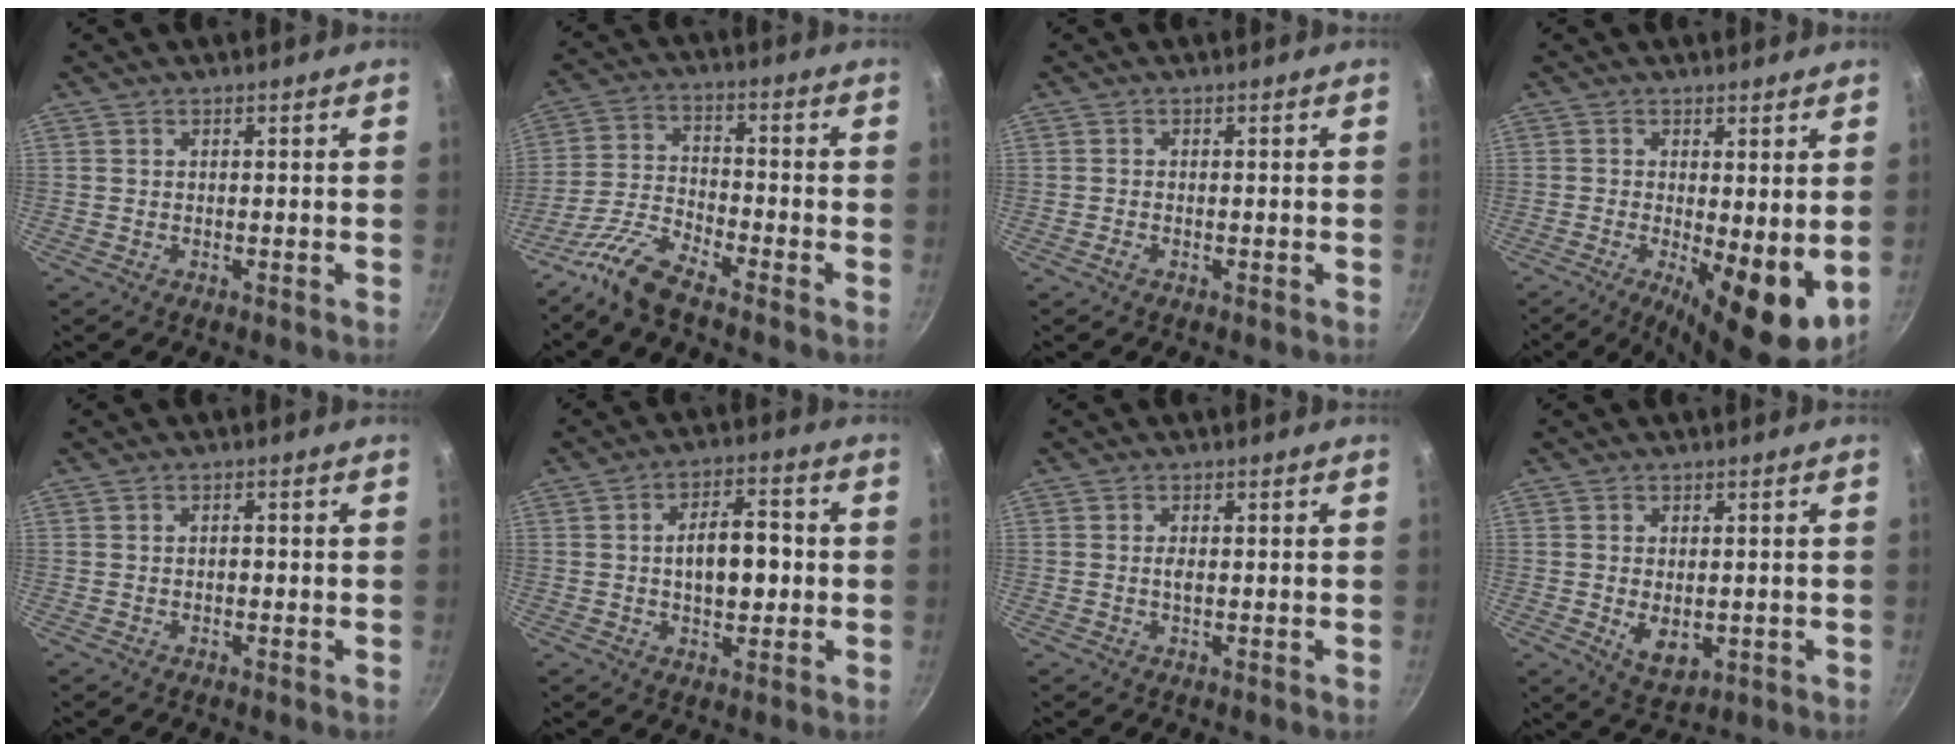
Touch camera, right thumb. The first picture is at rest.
{"total": 8.4, "force": [-6.9, 1.9, 4.5], "torque": [-0.103, 0.043, -0.154]}
{"total": 0.7, "force": [-0.5, 0.3, 0.4], "torque": [-0.013, 0.002, -0.012]}
{"total": 11.5, "force": [-1.3, 3.9, 10.7], "torque": [-0.146, -0.019, -0.012]}
{"total": 0.9, "force": [-0.3, 0.6, 0.6], "torque": [-0.009, 0.005, -0.005]}
{"total": 9.3, "force": [-0.3, 5.0, 7.9], "torque": [-0.097, 0.016, -0.008]}
{"total": 1.3, "force": [0.0, 0.6, 1.1], "torque": [-0.023, 0.001, -0.002]}
{"total": 6.0, "force": [-0.7, 3.8, 4.5], "torque": [-0.067, -0.013, 0.001]}